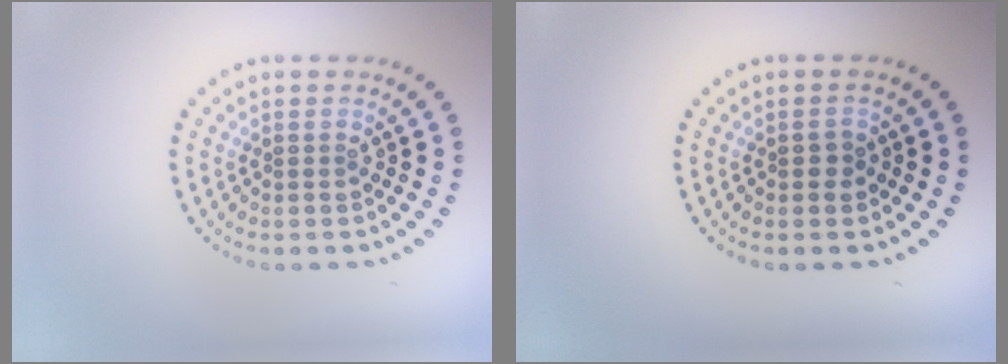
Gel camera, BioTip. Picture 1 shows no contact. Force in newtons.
{"total": 1.0, "press": 1.0, "slide": 0.2}